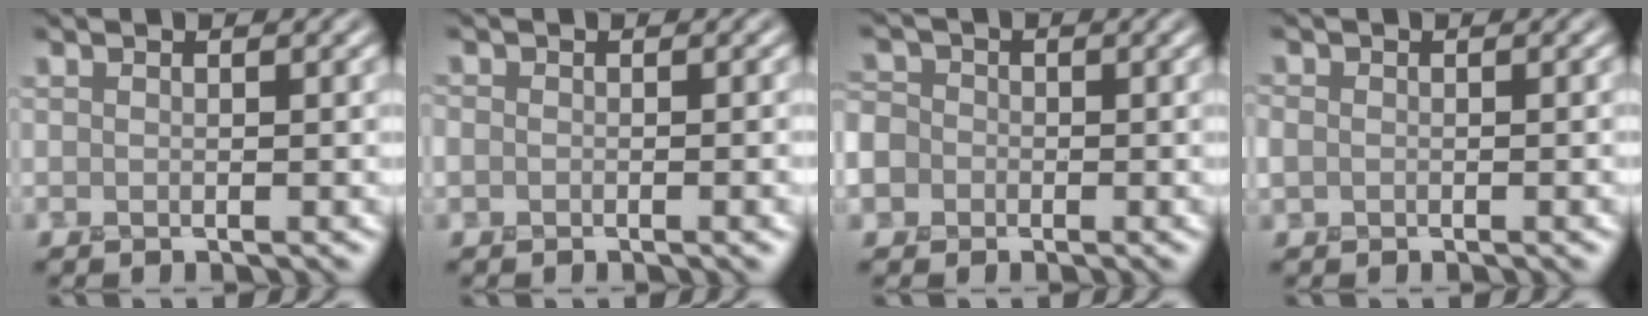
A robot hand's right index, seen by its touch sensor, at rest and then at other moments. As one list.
[{"total": 2.1, "force": [-0.7, 1.5, 1.2], "torque": [0.006, 0.001, -0.012]}, {"total": 7.0, "force": [-2.4, 6.3, 2.0], "torque": [-0.054, 0.008, -0.078]}, {"total": 1.2, "force": [-0.3, 1.1, 0.4], "torque": [0.001, -0.001, -0.005]}]